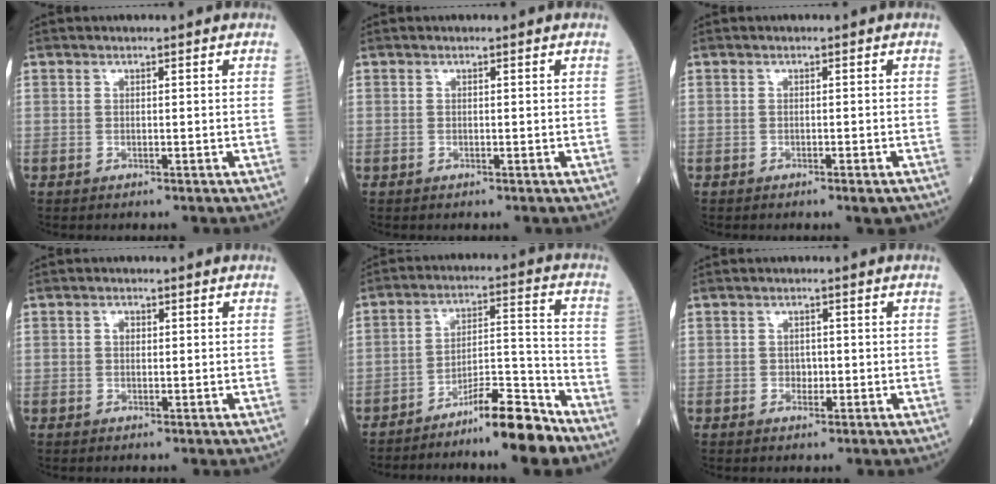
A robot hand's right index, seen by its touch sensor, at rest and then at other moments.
{"total": 0.0}
{"total": 1.5, "force": [-1.0, 0.2, 1.1], "torque": [-0.014, -0.003, -0.010]}
{"total": 1.2, "force": [0.2, 0.9, 0.8], "torque": [-0.015, 0.004, 0.003]}
{"total": 10.4, "force": [-8.6, 1.3, 5.7], "torque": [-0.079, 0.029, -0.143]}
{"total": 1.5, "force": [-0.3, 1.2, 0.9], "torque": [-0.011, 0.003, -0.004]}